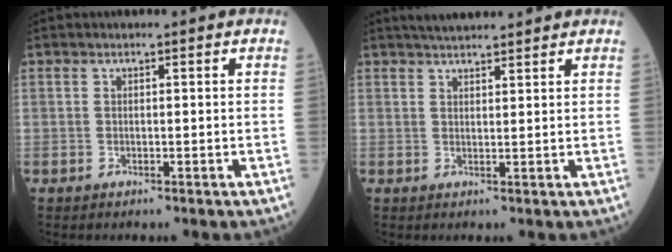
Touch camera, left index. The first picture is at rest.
{"total": 5.6, "force": [5.2, 0.5, 2.2], "torque": [-0.033, 0.030, 0.082]}